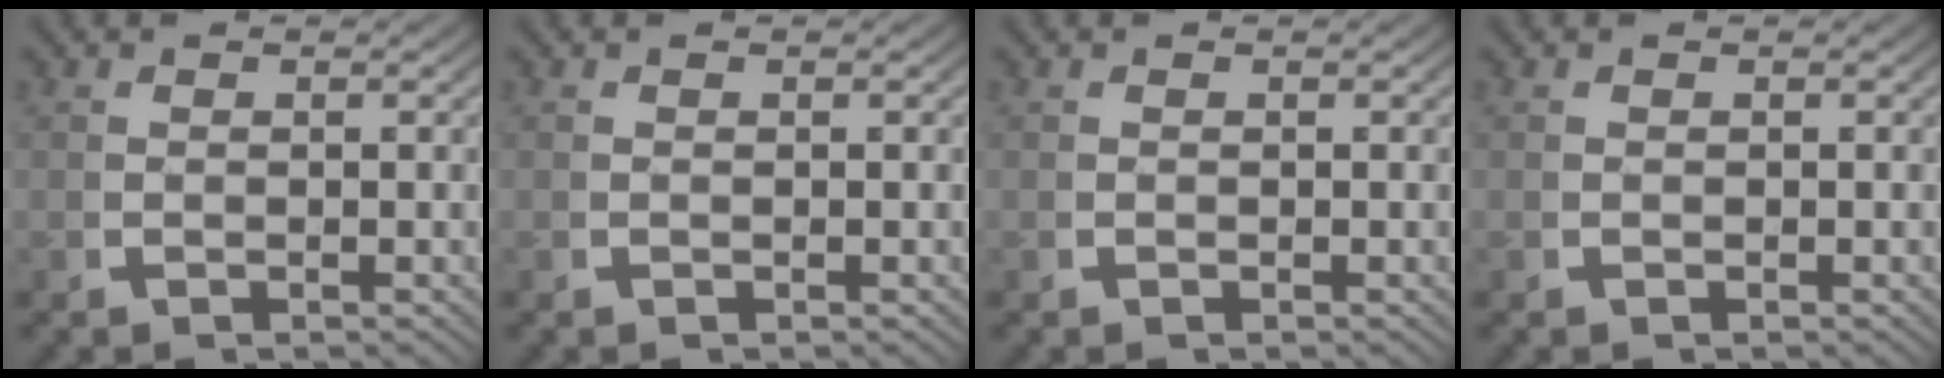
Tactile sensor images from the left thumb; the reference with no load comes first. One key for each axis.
{"total": 0.0}
{"total": 0.0}
{"total": 0.0}